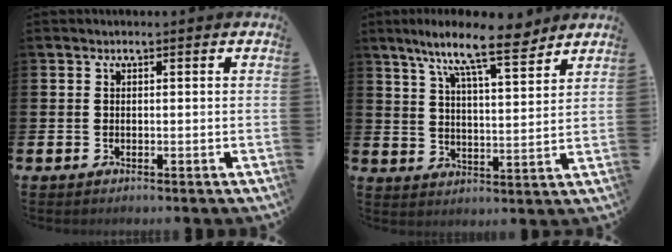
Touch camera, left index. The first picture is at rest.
{"total": 10.8, "force": [8.9, 1.8, 5.8], "torque": [-0.113, -0.043, 0.152]}